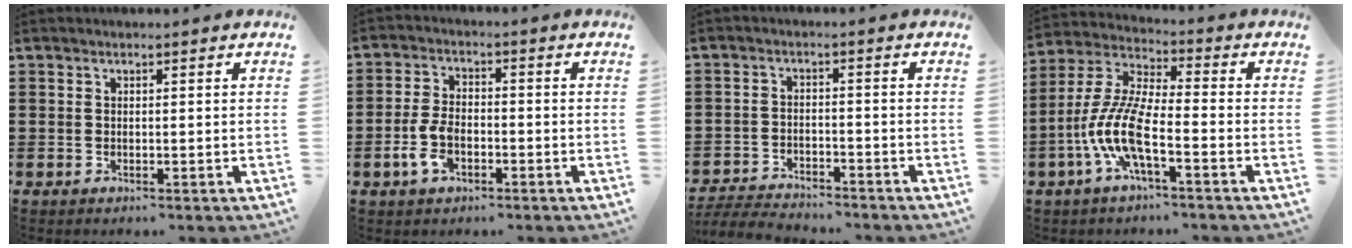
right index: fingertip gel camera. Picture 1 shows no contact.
{"total": 5.5, "force": [-2.2, 3.0, 4.1], "torque": [-0.097, 0.000, -0.045]}
{"total": 3.9, "force": [-3.9, 0.4, 0.2], "torque": [-0.014, 0.000, -0.085]}
{"total": 9.7, "force": [-4.2, 2.3, 8.4], "torque": [-0.210, -0.016, -0.087]}